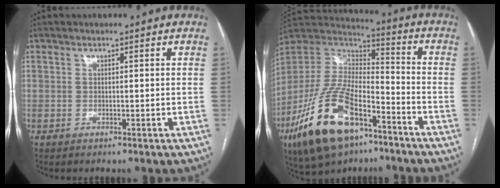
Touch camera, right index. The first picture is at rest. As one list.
[{"total": 20.6, "force": [-11.5, 8.5, 14.8], "torque": [-0.327, -0.012, -0.208]}]